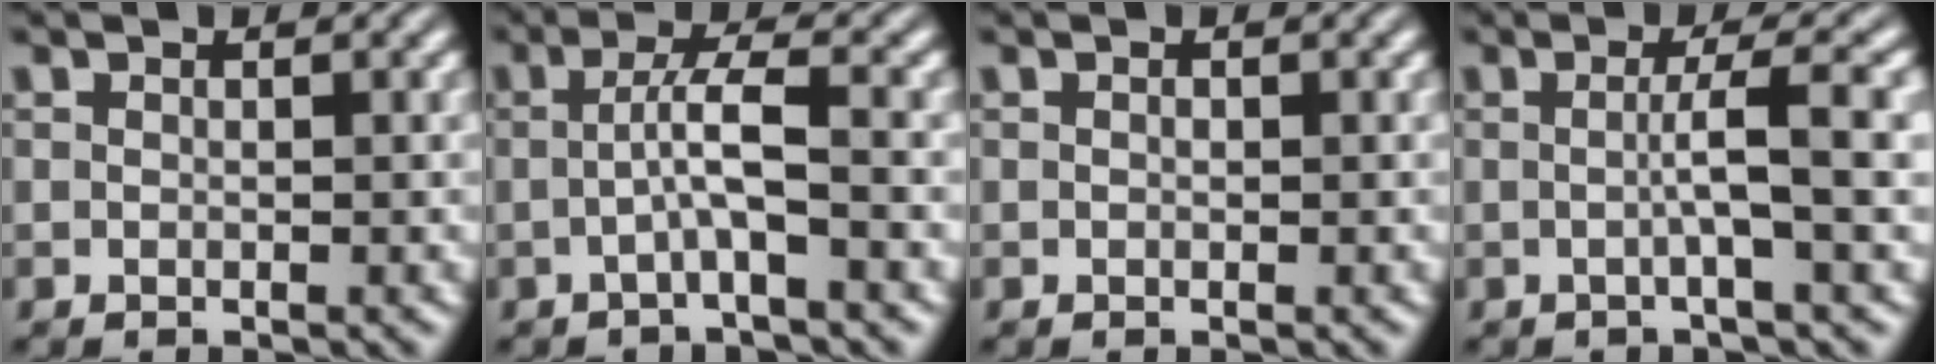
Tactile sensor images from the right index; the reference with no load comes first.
{"total": 2.8, "force": [-0.7, -0.7, 2.7], "torque": [-0.042, 0.001, -0.011]}
{"total": 0.0}
{"total": 2.9, "force": [-0.4, -1.4, 2.5], "torque": [-0.032, 0.002, -0.006]}